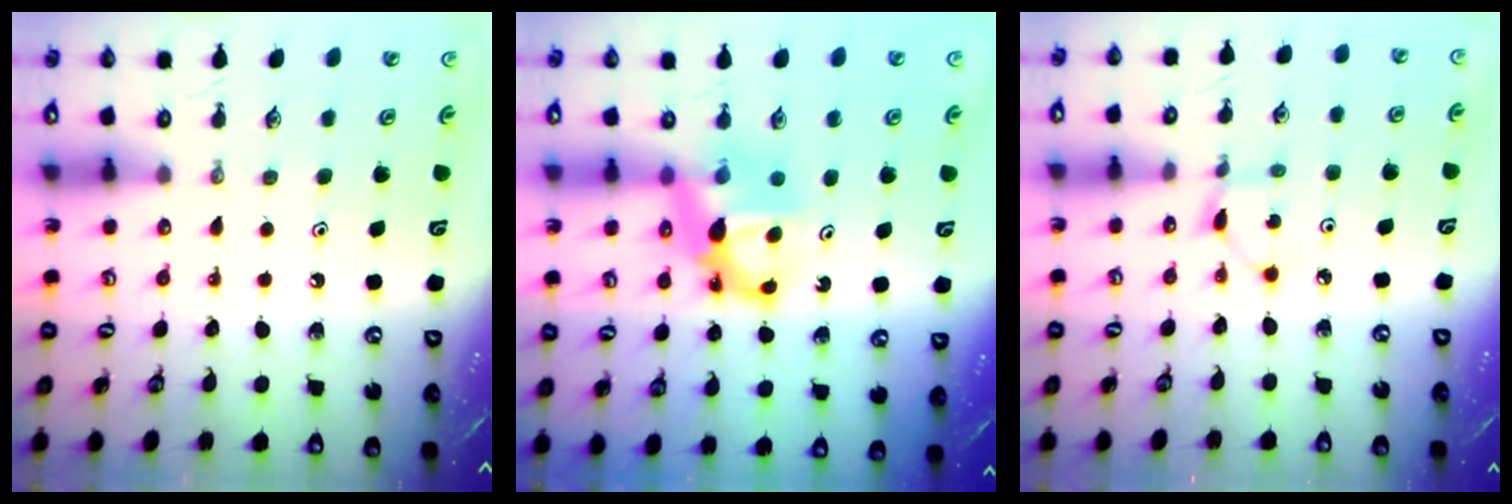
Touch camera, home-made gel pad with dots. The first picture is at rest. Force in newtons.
{"total": 8.2, "press": 8.2, "slide": 0.2}
{"total": 1.9, "press": 1.9, "slide": 0.3}